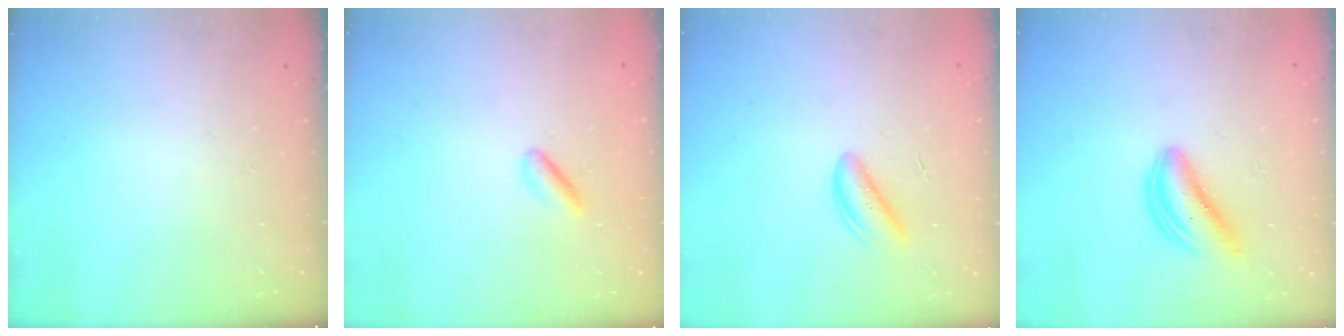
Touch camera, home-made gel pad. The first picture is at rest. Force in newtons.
{"total": 3.0, "press": 2.8, "slide": 1.0}
{"total": 2.9, "press": 2.9, "slide": 0.1}
{"total": 5.1, "press": 5.0, "slide": 1.0}